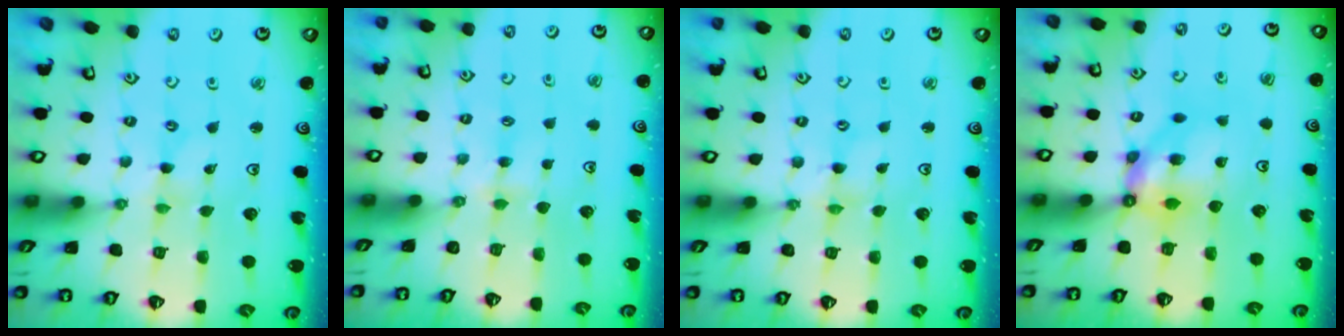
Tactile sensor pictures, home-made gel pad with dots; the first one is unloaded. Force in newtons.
{"total": 3.2, "press": 3.1, "slide": 0.5}
{"total": 1.4, "press": 1.4, "slide": 0.2}
{"total": 7.3, "press": 7.2, "slide": 0.6}